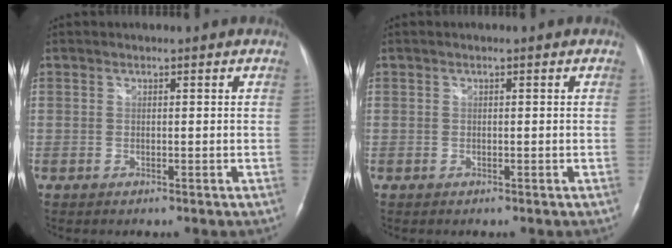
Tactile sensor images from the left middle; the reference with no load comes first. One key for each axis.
{"total": 0.0}